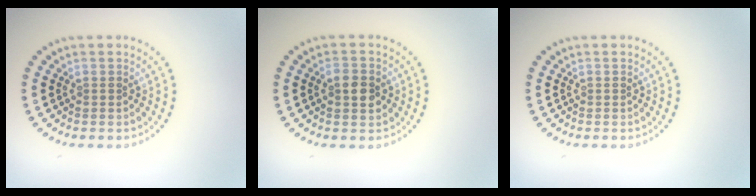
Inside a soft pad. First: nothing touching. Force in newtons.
{"total": 2.6, "press": 2.6, "slide": 0.1}
{"total": 0.0}